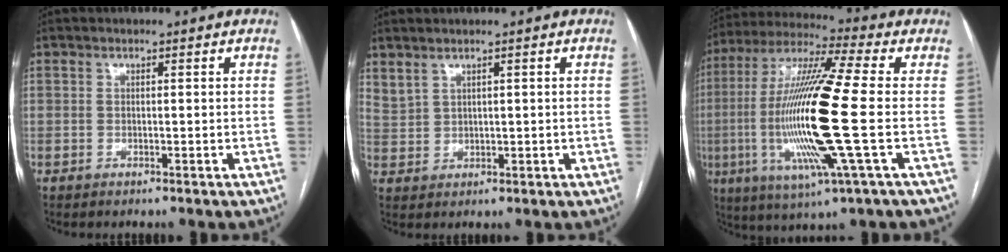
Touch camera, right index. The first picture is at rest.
{"total": 2.9, "force": [2.4, 1.2, 1.2], "torque": [-0.030, 0.004, 0.060]}
{"total": 19.9, "force": [-2.6, 0.2, 19.8], "torque": [-0.406, -0.012, -0.058]}